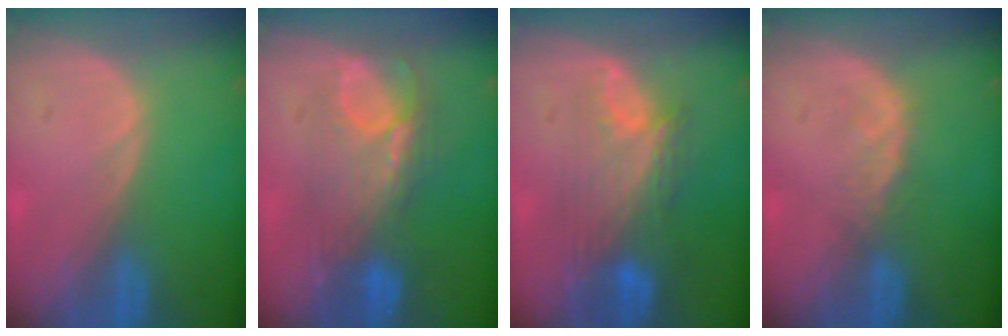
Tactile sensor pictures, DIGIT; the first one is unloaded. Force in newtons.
{"total": 7.8, "press": 7.6, "slide": 1.8}
{"total": 9.1, "press": 8.0, "slide": 4.4}
{"total": 1.9, "press": 1.9, "slide": 0.3}